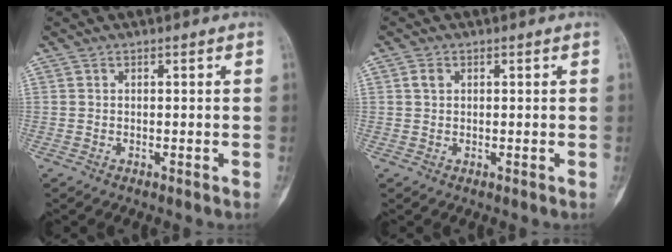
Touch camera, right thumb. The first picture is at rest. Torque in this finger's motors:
{"motor_torque": [-0.23, 0.70, 0.02, -0.01, -0.05]}